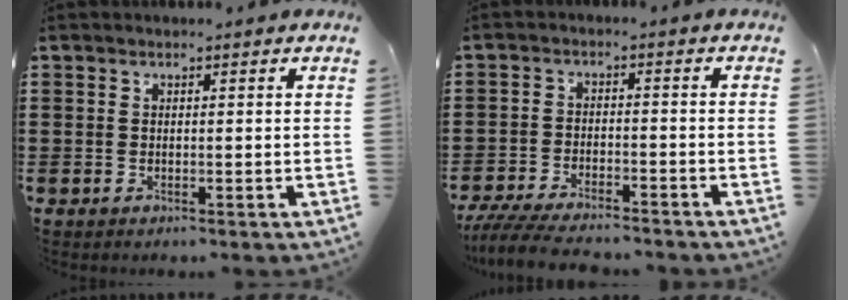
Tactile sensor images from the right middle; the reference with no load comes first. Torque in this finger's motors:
{"motor_torque": [0.55, -0.39, 0.21, 0.10]}